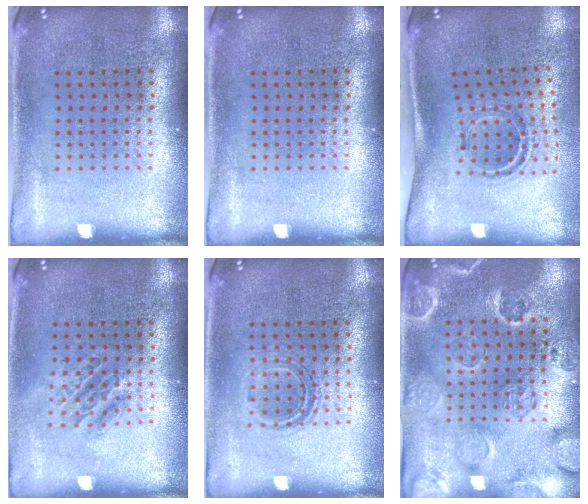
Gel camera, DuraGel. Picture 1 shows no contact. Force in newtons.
{"total": 0.0}
{"total": 1.1, "press": 1.0, "slide": 0.5}
{"total": 1.1, "press": 1.0, "slide": 0.4}
{"total": 1.1, "press": 0.9, "slide": 0.6}
{"total": 2.5, "press": 2.3, "slide": 1.0}